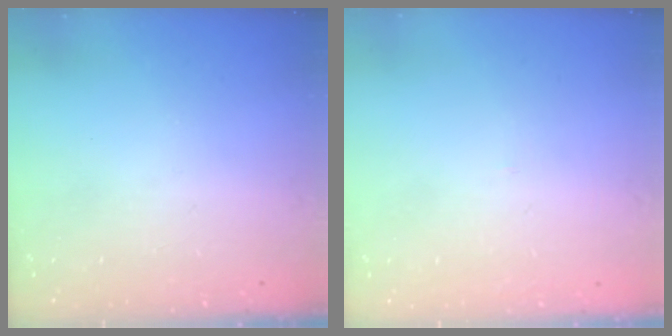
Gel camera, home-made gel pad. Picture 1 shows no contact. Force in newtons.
{"total": 1.5, "press": 1.5, "slide": 0.1}